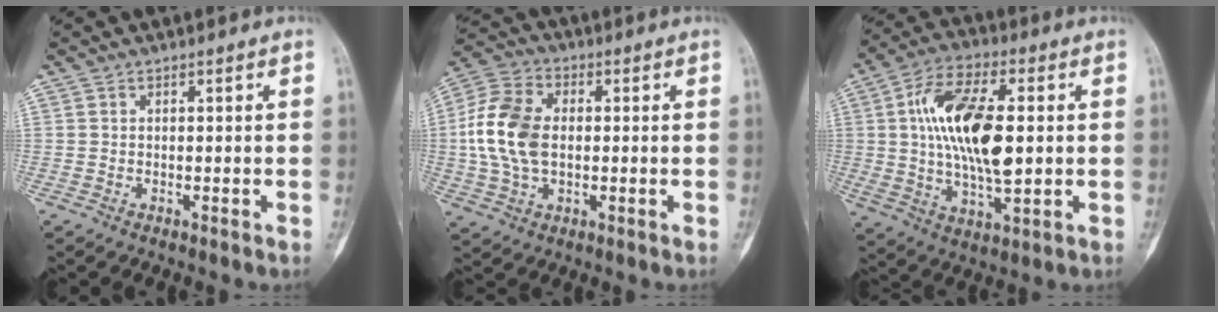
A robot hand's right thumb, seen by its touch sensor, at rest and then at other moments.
{"total": 13.4, "force": [0.2, 8.9, 10.0], "torque": [-0.200, 0.020, 0.002]}
{"total": 18.4, "force": [2.0, 8.4, 16.3], "torque": [-0.300, 0.002, 0.036]}